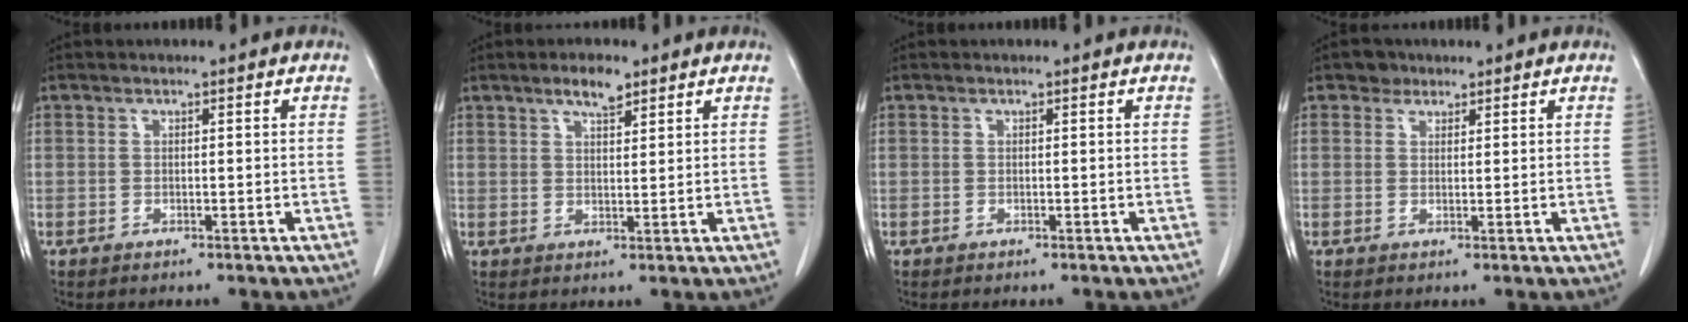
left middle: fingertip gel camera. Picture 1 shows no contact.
{"total": 3.6, "force": [2.6, 1.0, 2.3], "torque": [-0.043, 0.002, 0.044]}
{"total": 0.0}
{"total": 2.0, "force": [1.4, 1.4, 0.1], "torque": [0.000, 0.003, 0.018]}